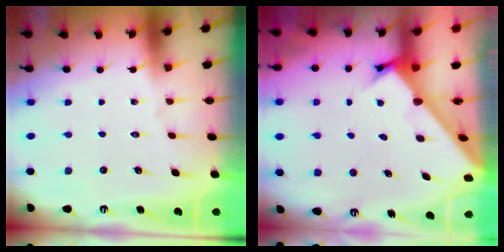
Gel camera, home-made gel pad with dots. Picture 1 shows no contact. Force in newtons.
{"total": 3.9, "press": 3.9, "slide": 0.1}